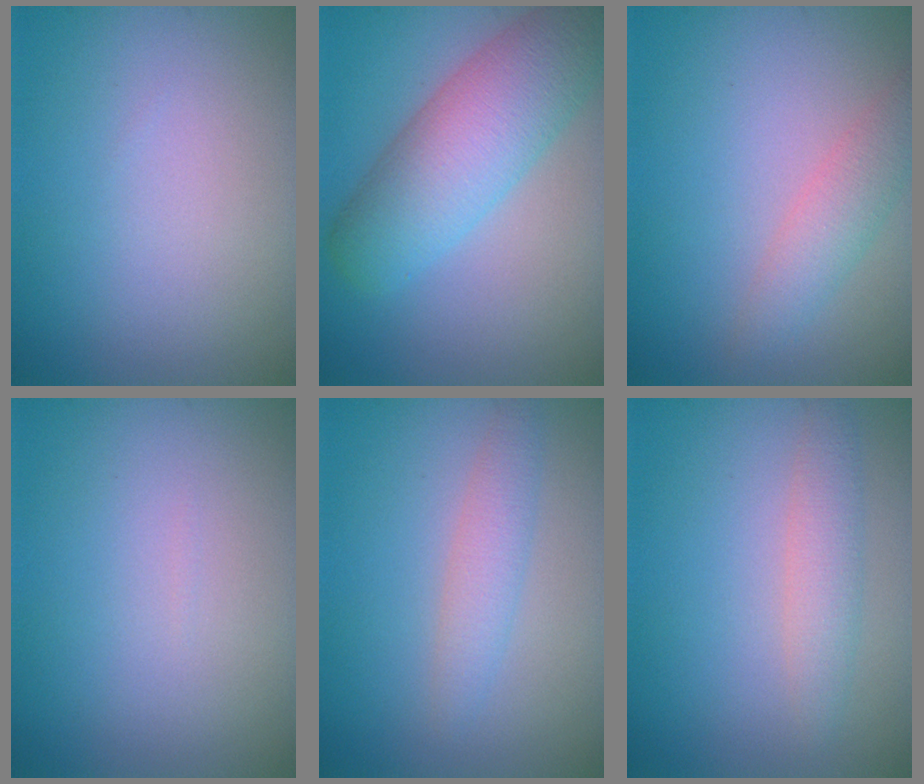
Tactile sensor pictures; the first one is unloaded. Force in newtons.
{"total": 7.4, "press": 7.4, "slide": 0.1}
{"total": 2.6, "press": 2.6, "slide": 0.1}
{"total": 0.0}
{"total": 2.1, "press": 2.1, "slide": 0.1}
{"total": 2.2, "press": 2.2, "slide": 0.1}